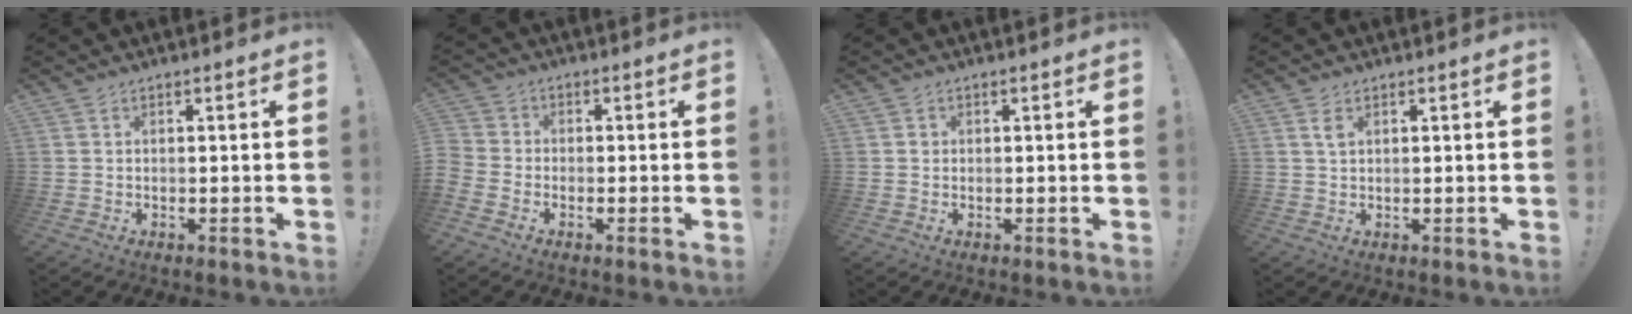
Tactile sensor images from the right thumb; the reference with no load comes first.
{"total": 3.2, "force": [-2.0, 2.3, 1.1], "torque": [-0.036, 0.009, -0.038]}
{"total": 0.9, "force": [-0.1, 0.8, -0.2], "torque": [0.012, -0.001, -0.004]}
{"total": 2.2, "force": [1.0, 1.0, 1.7], "torque": [-0.031, -0.001, 0.017]}